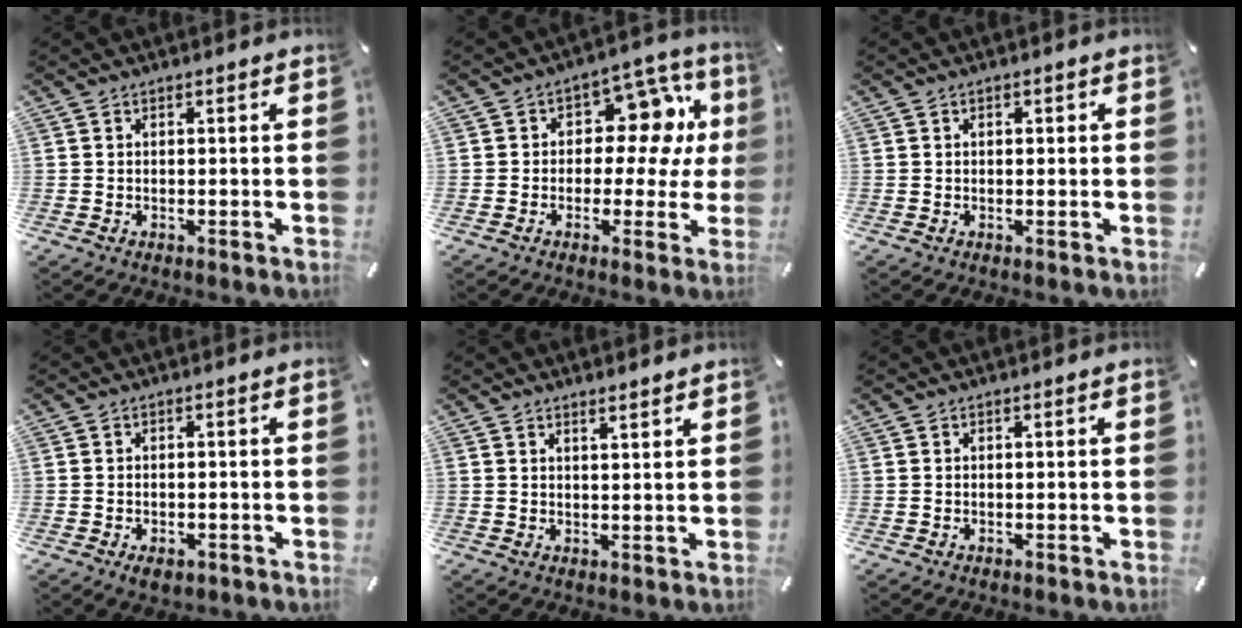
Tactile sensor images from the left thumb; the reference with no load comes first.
{"total": 13.3, "force": [3.1, 8.5, 9.8], "torque": [-0.125, -0.019, 0.054]}
{"total": 0.8, "force": [0.0, 0.5, 0.5], "torque": [-0.011, 0.003, -0.002]}
{"total": 2.6, "force": [-1.4, 1.6, 1.5], "torque": [-0.026, 0.005, -0.025]}
{"total": 1.8, "force": [1.7, -0.2, 0.5], "torque": [-0.011, -0.010, 0.033]}
{"total": 0.0}